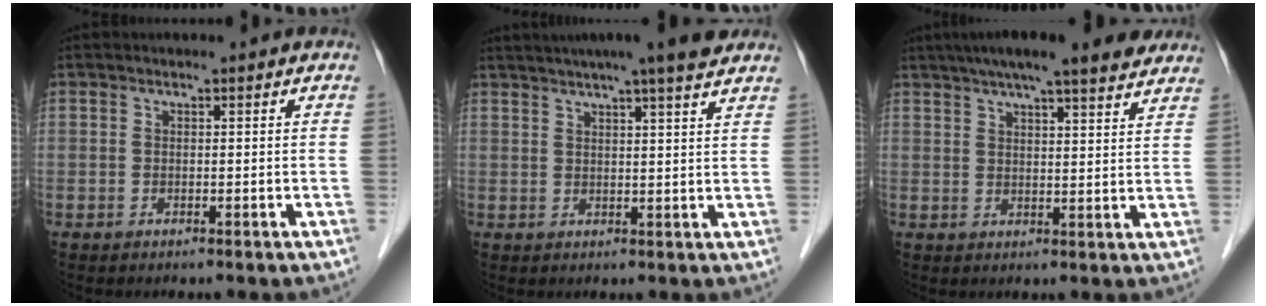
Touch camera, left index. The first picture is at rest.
{"total": 12.2, "force": [10.1, 0.1, 6.8], "torque": [-0.108, 0.019, 0.124]}
{"total": 15.1, "force": [11.7, 2.2, 9.2], "torque": [-0.146, 0.044, 0.155]}